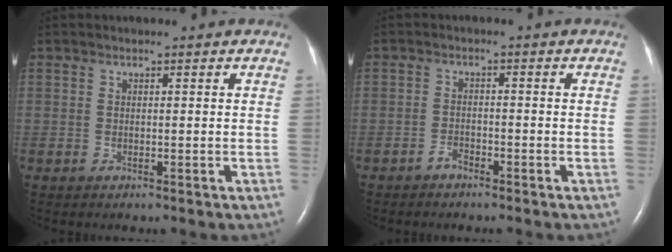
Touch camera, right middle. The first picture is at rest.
{"total": 1.6, "force": [-1.4, 0.6, 0.5], "torque": [-0.011, 0.001, -0.024]}